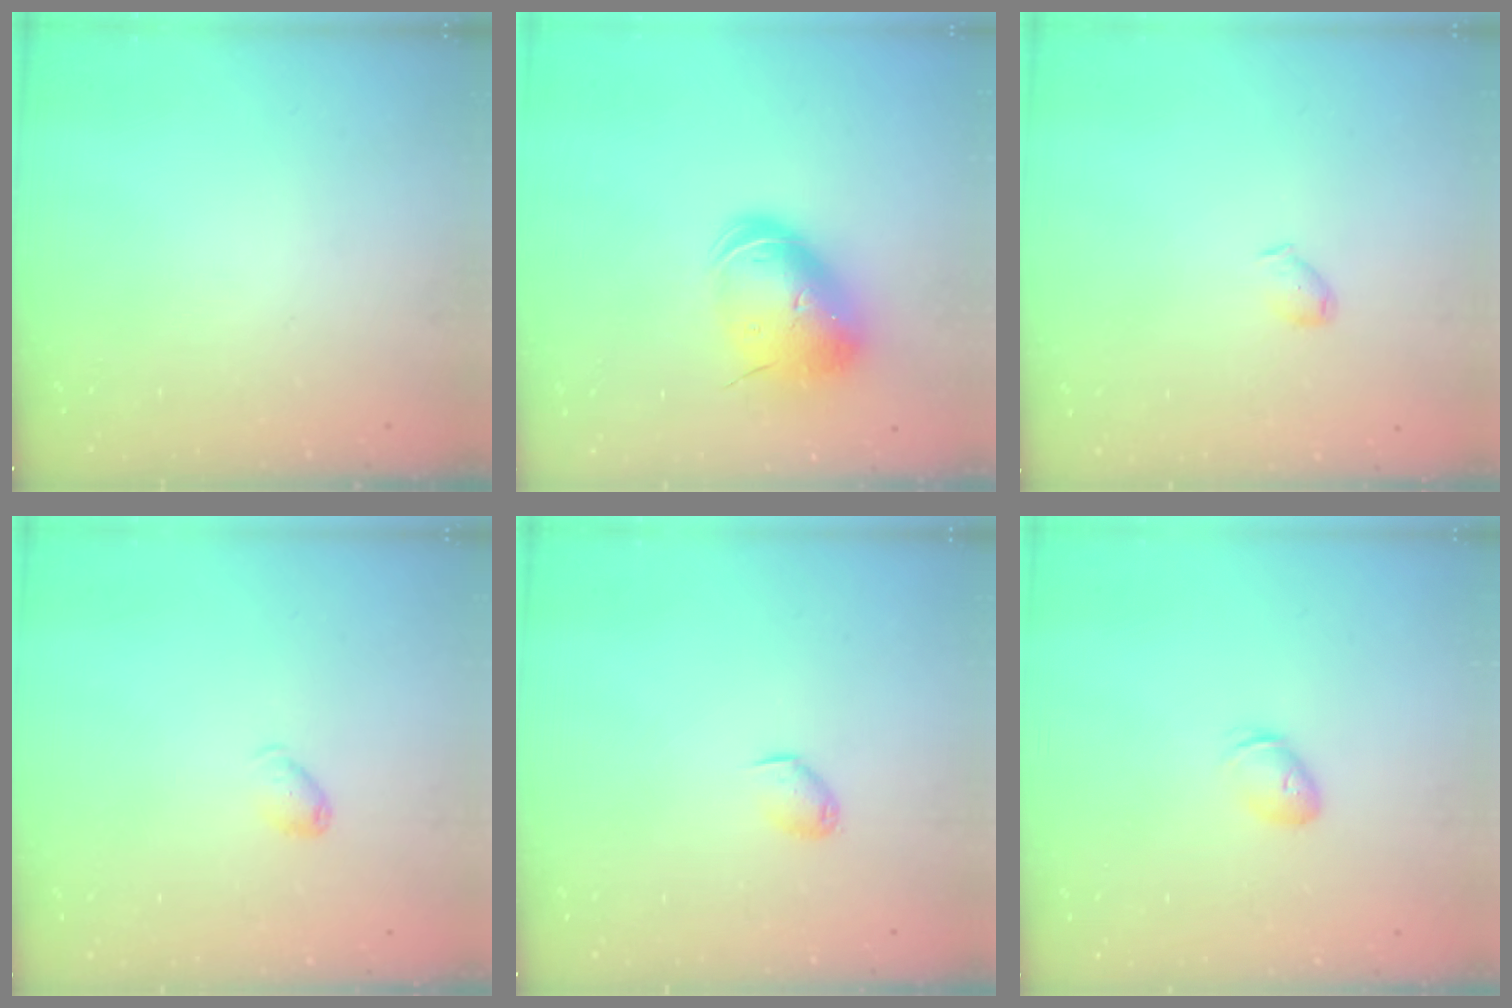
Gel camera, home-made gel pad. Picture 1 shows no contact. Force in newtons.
{"total": 13.7, "press": 13.6, "slide": 2.1}
{"total": 3.7, "press": 3.6, "slide": 0.7}
{"total": 5.2, "press": 5.1, "slide": 0.9}
{"total": 5.5, "press": 5.4, "slide": 1.2}
{"total": 6.4, "press": 6.3, "slide": 1.0}